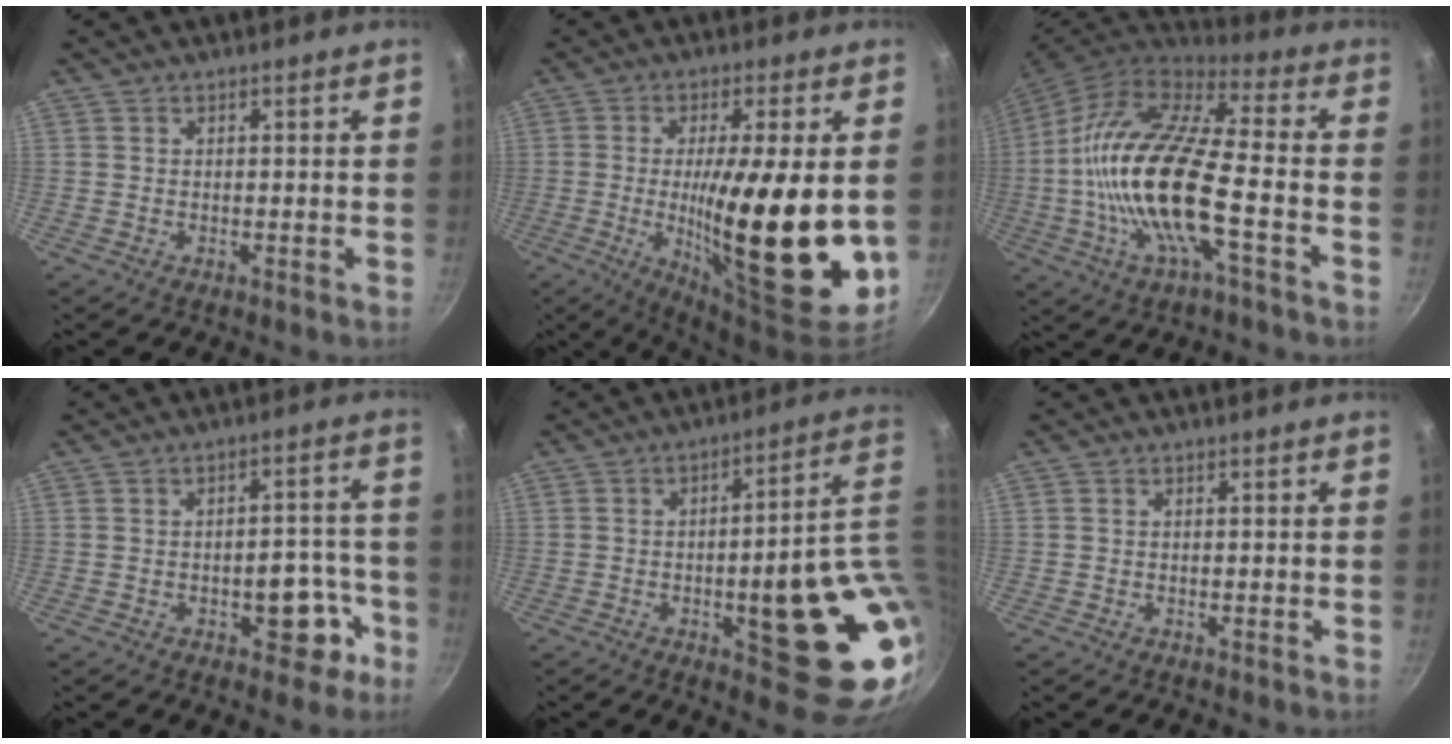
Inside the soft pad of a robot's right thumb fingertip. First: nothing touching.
{"total": 22.0, "force": [-0.9, 5.1, 21.3], "torque": [-0.331, -0.016, -0.009]}
{"total": 21.4, "force": [-3.8, 6.9, 19.9], "torque": [-0.385, 0.030, -0.091]}
{"total": 8.6, "force": [-3.7, 4.8, 6.1], "torque": [-0.034, 0.037, -0.042]}
{"total": 21.4, "force": [-0.9, 6.2, 20.5], "torque": [-0.222, -0.002, -0.003]}
{"total": 0.0}